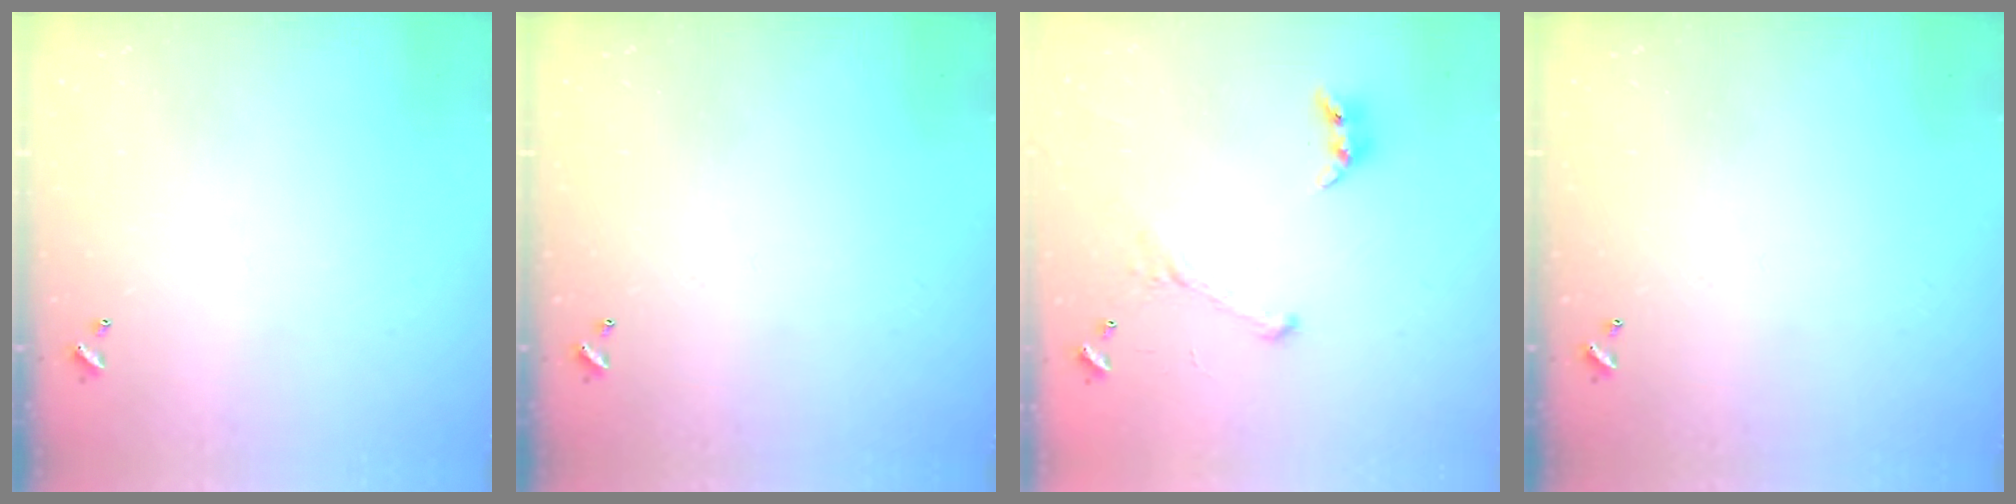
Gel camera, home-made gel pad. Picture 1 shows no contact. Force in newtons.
{"total": 0.0}
{"total": 2.0, "press": 2.0, "slide": 0.4}
{"total": 0.0}